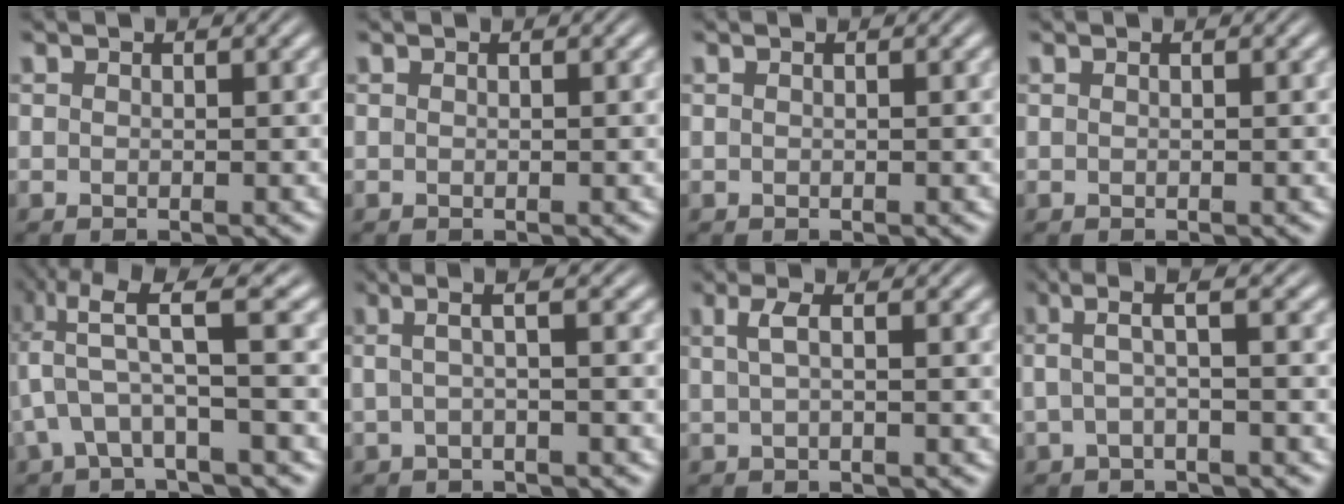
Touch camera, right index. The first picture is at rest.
{"total": 0.0}
{"total": 0.0}
{"total": 0.0}
{"total": 7.7, "force": [2.6, 4.1, 6.0], "torque": [-0.129, 0.002, 0.038]}
{"total": 2.9, "force": [0.2, 0.4, 2.9], "torque": [-0.046, 0.016, -0.004]}
{"total": 1.7, "force": [0.2, 0.1, 1.7], "torque": [-0.031, 0.001, 0.006]}
{"total": 3.8, "force": [1.0, 1.0, 3.5], "torque": [-0.067, 0.015, 0.009]}